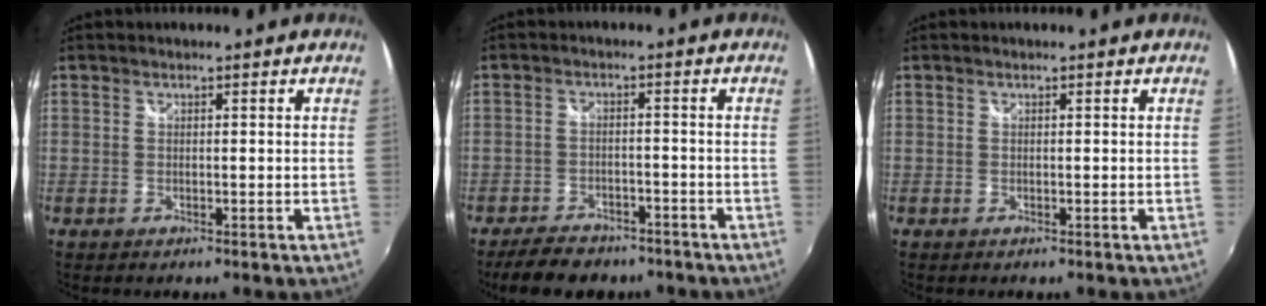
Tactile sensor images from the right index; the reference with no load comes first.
{"total": 9.5, "force": [-7.5, 4.5, 3.7], "torque": [-0.091, 0.004, -0.110]}
{"total": 0.0}